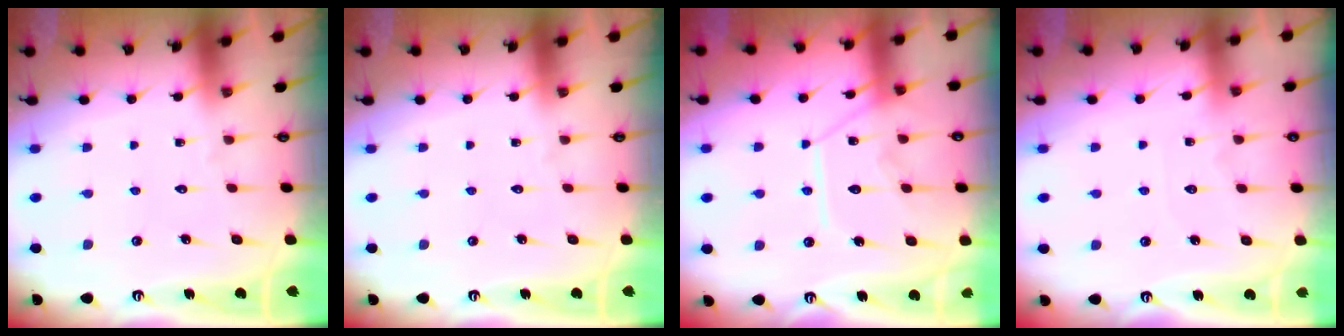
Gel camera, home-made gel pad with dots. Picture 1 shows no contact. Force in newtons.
{"total": 0.0}
{"total": 13.1, "press": 13.0, "slide": 1.3}
{"total": 3.5, "press": 3.5, "slide": 0.5}